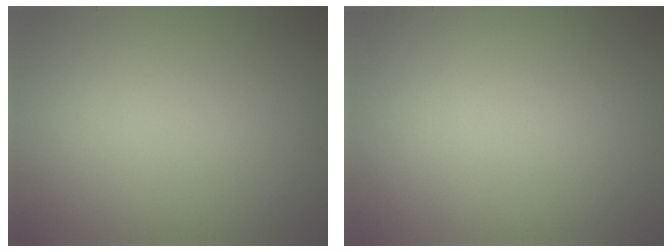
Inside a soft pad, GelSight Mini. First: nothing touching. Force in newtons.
{"total": 0.0}